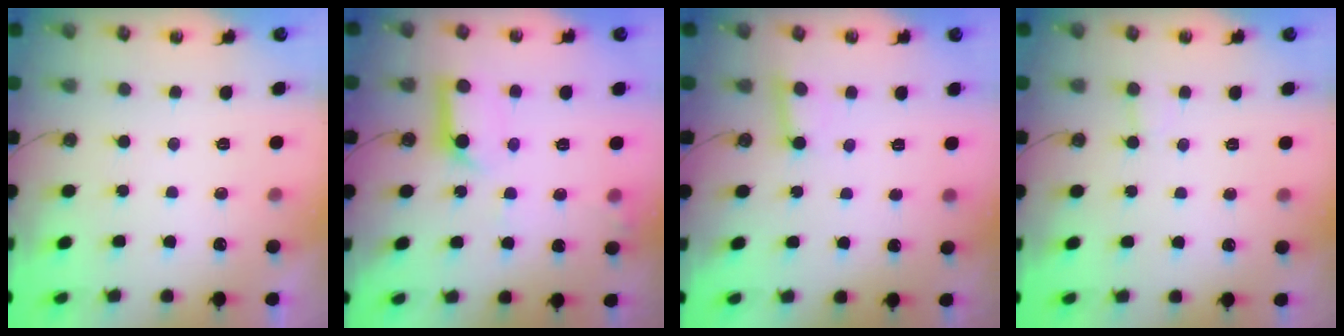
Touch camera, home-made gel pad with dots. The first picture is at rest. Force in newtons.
{"total": 10.9, "press": 10.8, "slide": 1.3}
{"total": 2.8, "press": 2.7, "slide": 0.6}
{"total": 2.8, "press": 2.8, "slide": 0.2}